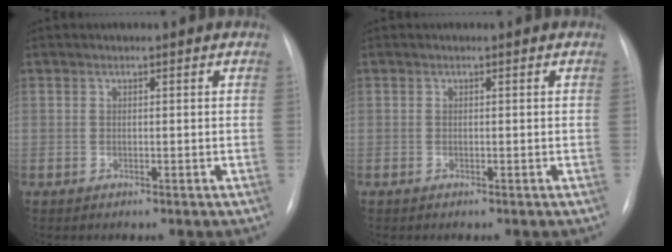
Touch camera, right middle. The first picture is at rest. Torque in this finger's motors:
{"motor_torque": [0.42, 0.07, 0.11, 0.01]}